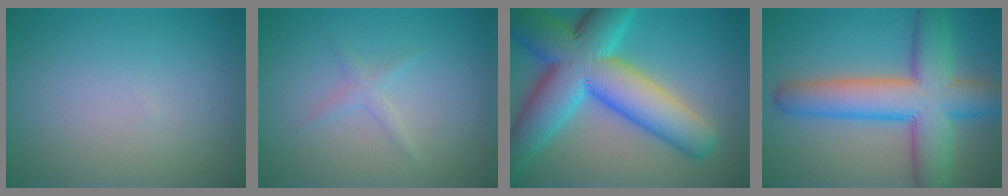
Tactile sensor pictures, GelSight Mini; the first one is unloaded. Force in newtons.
{"total": 1.1, "press": 1.1, "slide": 0.0}
{"total": 13.1, "press": 13.1, "slide": 0.4}
{"total": 10.3, "press": 10.3, "slide": 0.3}